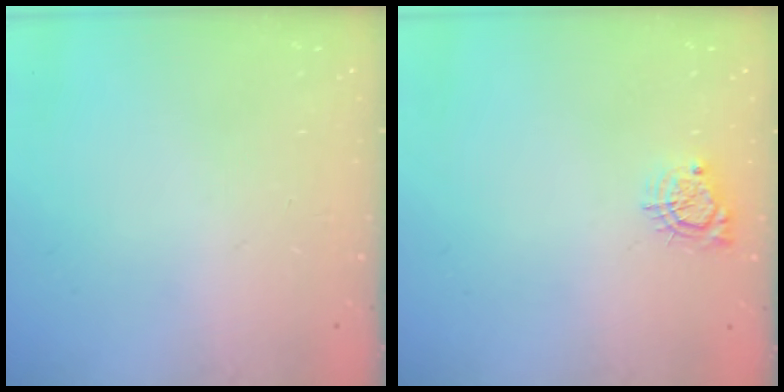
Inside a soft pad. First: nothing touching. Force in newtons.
{"total": 5.9, "press": 5.9, "slide": 0.4}